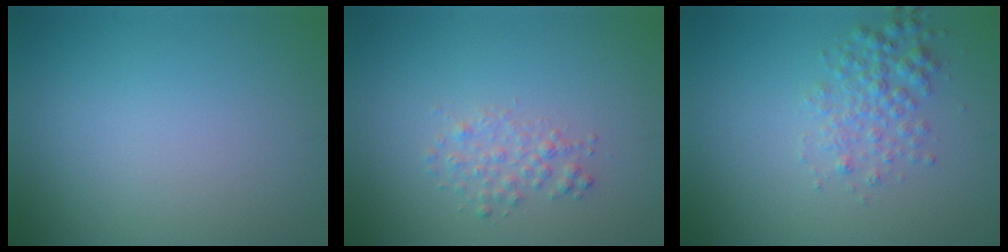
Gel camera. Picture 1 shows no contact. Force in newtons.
{"total": 1.6, "press": 1.6, "slide": 0.1}
{"total": 2.5, "press": 2.5, "slide": 0.0}